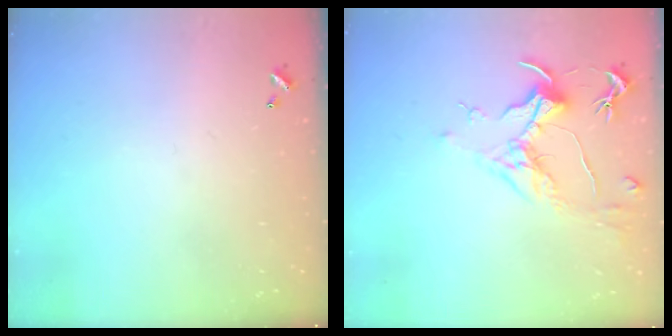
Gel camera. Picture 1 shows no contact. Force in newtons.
{"total": 1.6, "press": 1.4, "slide": 0.7}